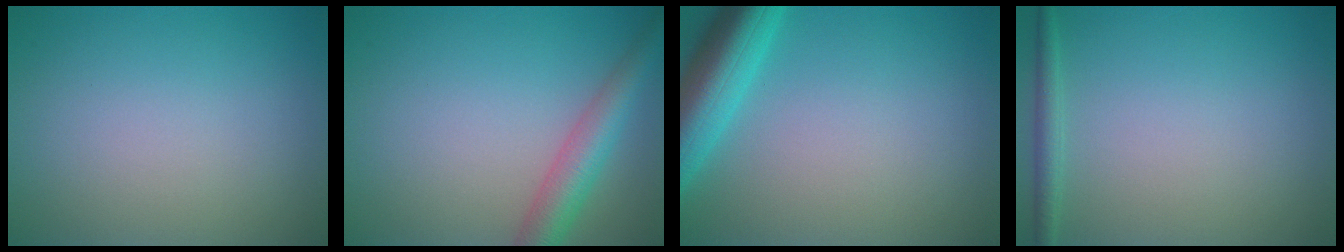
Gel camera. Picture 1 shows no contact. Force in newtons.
{"total": 4.2, "press": 4.2, "slide": 0.2}
{"total": 6.6, "press": 6.5, "slide": 0.4}
{"total": 1.4, "press": 1.4, "slide": 0.1}